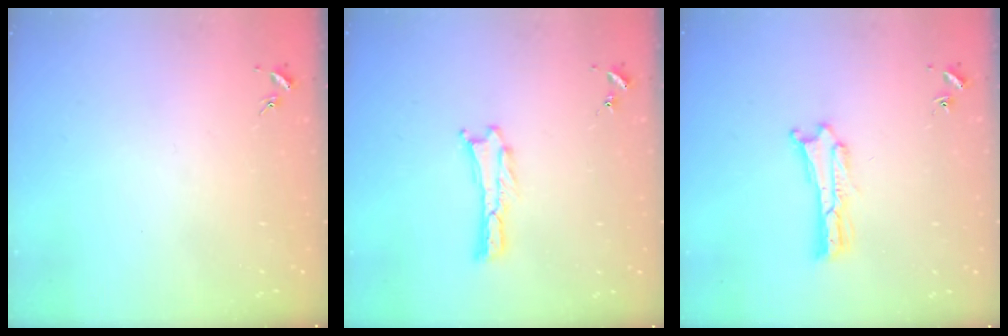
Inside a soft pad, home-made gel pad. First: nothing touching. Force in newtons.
{"total": 0.0}
{"total": 0.9, "press": 0.9, "slide": 0.2}